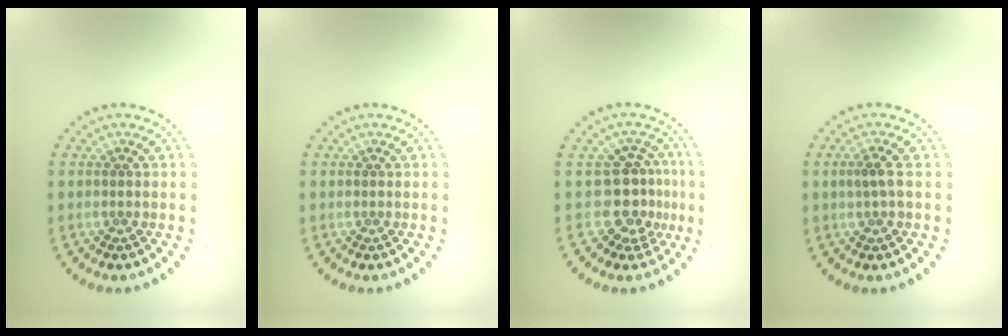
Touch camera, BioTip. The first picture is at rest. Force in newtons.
{"total": 0.0}
{"total": 3.4, "press": 2.5, "slide": 2.3}
{"total": 1.3, "press": 1.2, "slide": 0.5}